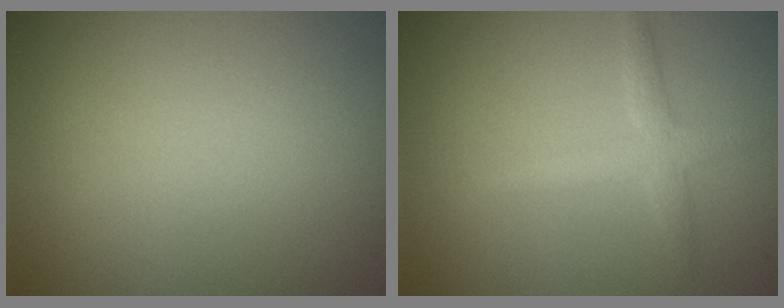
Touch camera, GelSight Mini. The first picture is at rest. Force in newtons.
{"total": 2.1, "press": 2.1, "slide": 0.1}